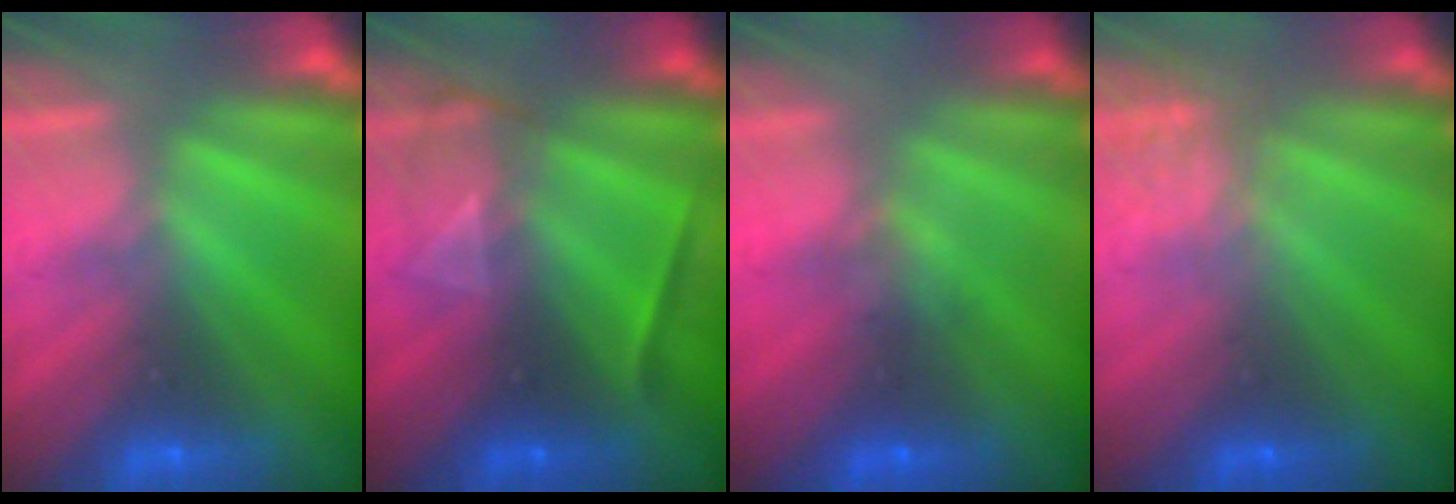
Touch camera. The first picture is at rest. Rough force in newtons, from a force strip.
{"total": 2.2}
{"total": 1.2}
{"total": 1.8}